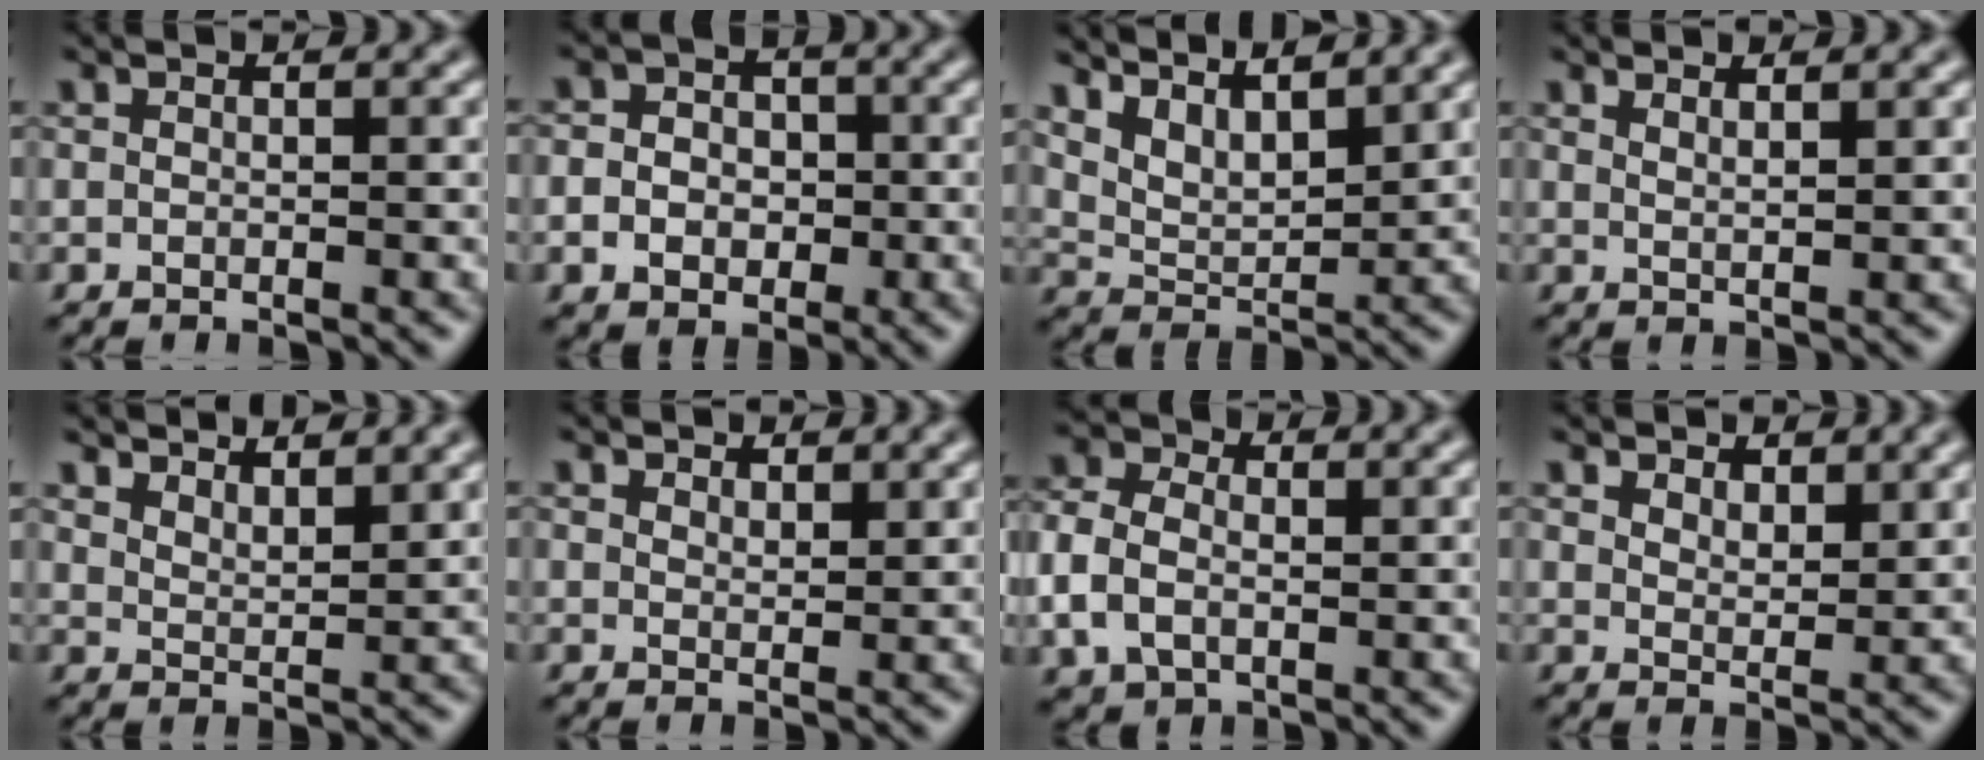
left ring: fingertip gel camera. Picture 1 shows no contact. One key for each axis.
{"total": 4.7, "fx": -0.5, "fy": 4.1, "fz": 2.4, "tx": -0.028, "ty": 0.005, "tz": -0.022}
{"total": 6.4, "fx": 5.1, "fy": 2.1, "fz": 3.3, "tx": -0.074, "ty": 0.013, "tz": 0.083}
{"total": 1.9, "fx": 1.5, "fy": 0.5, "fz": 1.1, "tx": -0.008, "ty": 0.004, "tz": 0.015}
{"total": 5.6, "fx": 5.1, "fy": 1.3, "fz": 2.0, "tx": -0.028, "ty": 0.010, "tz": 0.062}
{"total": 1.9, "fx": 1.7, "fy": 0.6, "fz": 0.5, "tx": -0.011, "ty": 0.002, "tz": 0.030}
{"total": 4.9, "fx": -0.2, "fy": 3.7, "fz": 3.2, "tx": -0.091, "ty": -0.002, "tz": 0.001}
{"total": 3.1, "fx": 2.7, "fy": 1.2, "fz": 1.2, "tx": -0.027, "ty": -0.001, "tz": 0.042}